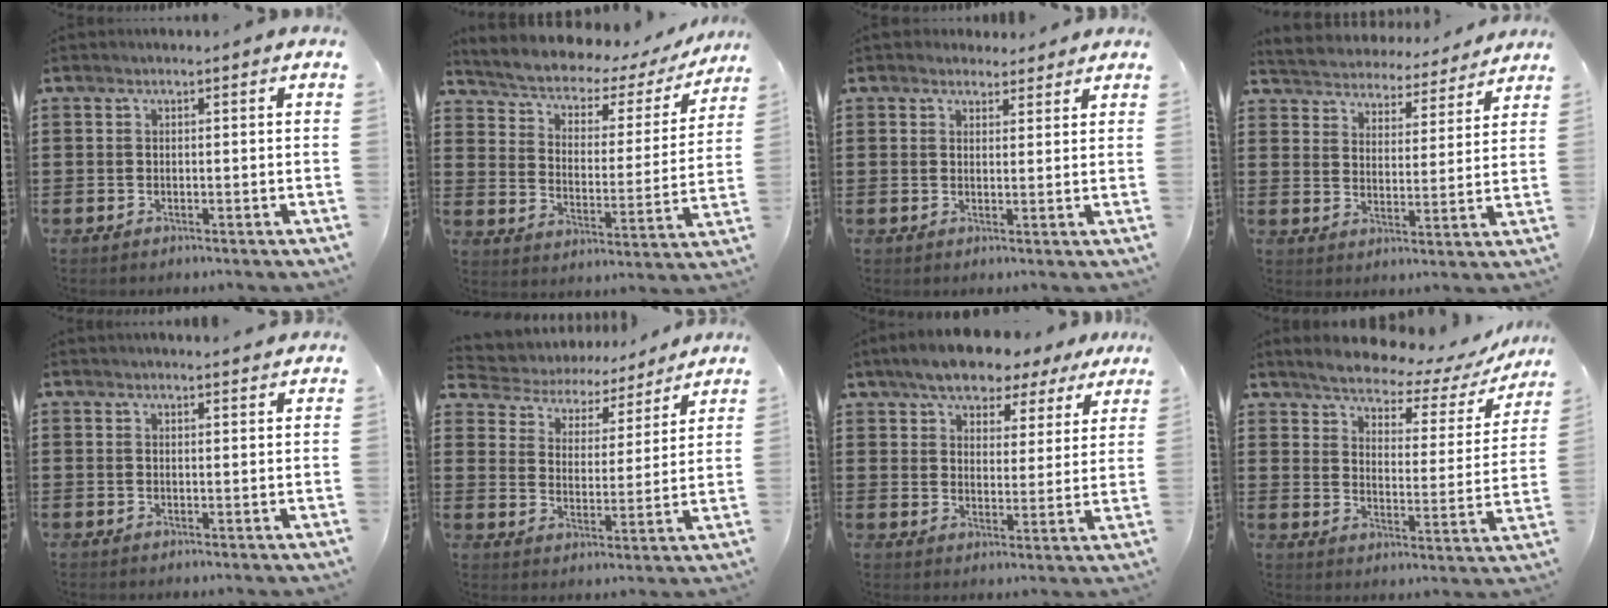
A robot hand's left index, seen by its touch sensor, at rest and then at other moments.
{"total": 3.5, "force": [2.8, 1.4, 1.4], "torque": [-0.047, -0.027, 0.038]}
{"total": 2.6, "force": [2.4, 1.1, 0.1], "torque": [-0.001, -0.002, 0.044]}
{"total": 4.5, "force": [4.4, 0.1, -0.7], "torque": [-0.017, -0.041, 0.072]}
{"total": 1.6, "force": [1.5, 0.1, 0.3], "torque": [-0.008, 0.001, 0.029]}
{"total": 4.1, "force": [4.0, 1.0, 0.1], "torque": [-0.031, -0.032, 0.061]}
{"total": 6.6, "force": [6.0, 1.7, 2.1], "torque": [-0.062, -0.017, 0.106]}
{"total": 4.9, "force": [4.5, 0.8, 1.6], "torque": [-0.048, -0.036, 0.071]}